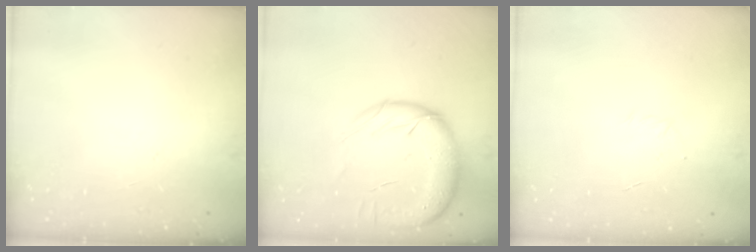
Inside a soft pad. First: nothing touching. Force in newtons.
{"total": 17.6, "press": 17.3, "slide": 3.5}
{"total": 2.9, "press": 2.8, "slide": 0.7}